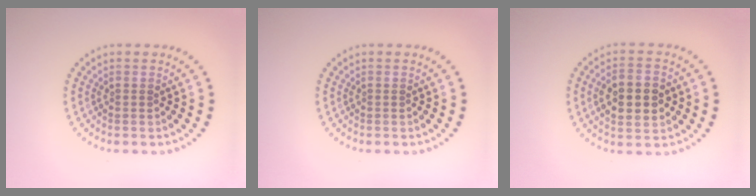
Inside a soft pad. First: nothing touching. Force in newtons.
{"total": 0.0}
{"total": 5.2, "press": 5.2, "slide": 0.2}